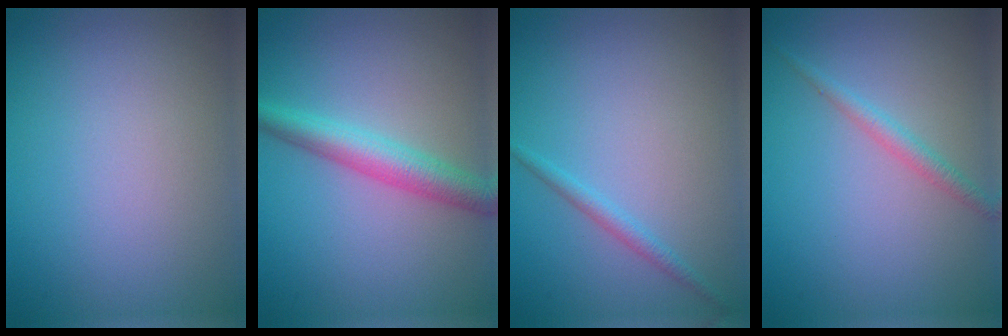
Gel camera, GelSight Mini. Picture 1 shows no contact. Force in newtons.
{"total": 4.0, "press": 4.0, "slide": 0.1}
{"total": 1.3, "press": 1.3, "slide": 0.0}
{"total": 1.6, "press": 1.6, "slide": 0.1}